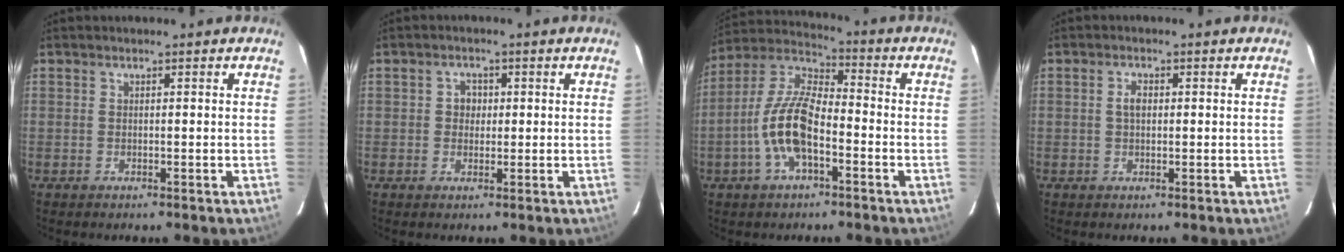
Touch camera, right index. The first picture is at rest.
{"total": 2.4, "force": [0.1, 2.3, 0.8], "torque": [-0.009, 0.009, 0.000]}
{"total": 12.6, "force": [-4.3, 5.0, 10.8], "torque": [-0.230, 0.007, -0.083]}
{"total": 2.1, "force": [0.2, 1.3, 1.6], "torque": [-0.030, 0.006, 0.003]}